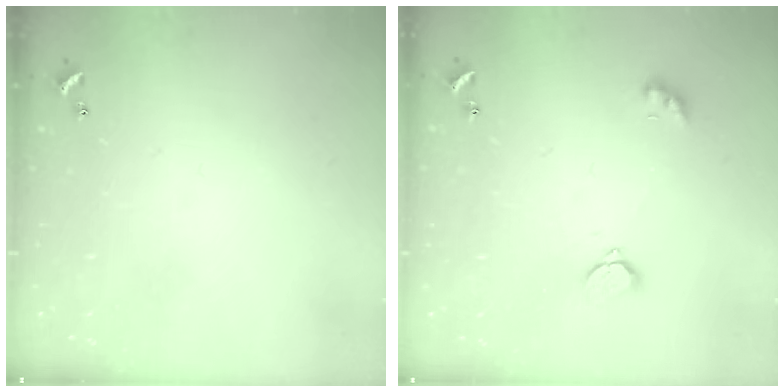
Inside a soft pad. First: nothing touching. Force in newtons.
{"total": 2.4, "press": 2.3, "slide": 0.8}